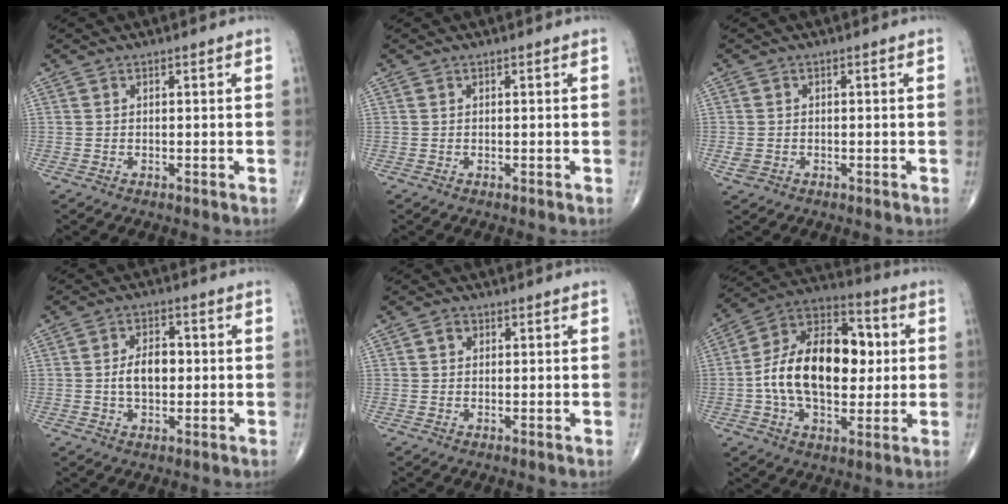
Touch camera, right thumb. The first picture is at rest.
{"total": 0.0}
{"total": 2.1, "force": [-0.6, 1.6, 1.1], "torque": [-0.027, 0.002, -0.008]}
{"total": 6.5, "force": [-0.1, 4.0, 5.1], "torque": [-0.080, 0.012, -0.004]}
{"total": 1.9, "force": [0.6, 1.6, 0.9], "torque": [-0.012, 0.004, 0.008]}
{"total": 22.3, "force": [0.7, 13.3, 17.9], "torque": [-0.276, 0.025, 0.009]}